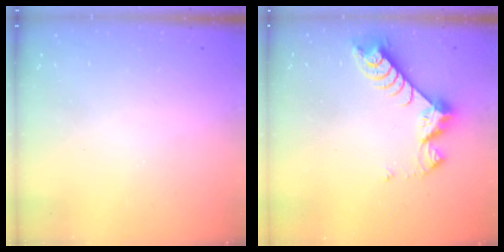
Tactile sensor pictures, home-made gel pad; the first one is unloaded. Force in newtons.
{"total": 9.4, "press": 9.4, "slide": 0.7}